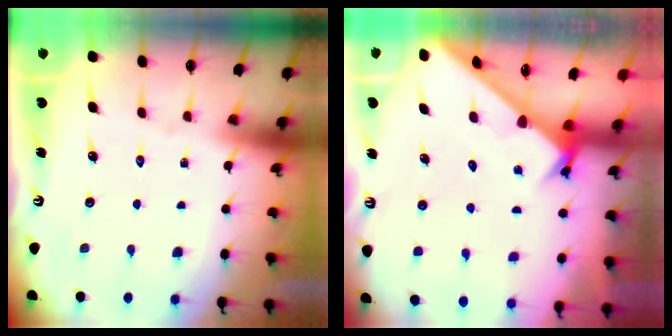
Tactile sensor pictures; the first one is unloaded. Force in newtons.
{"total": 2.4, "press": 2.4, "slide": 0.1}